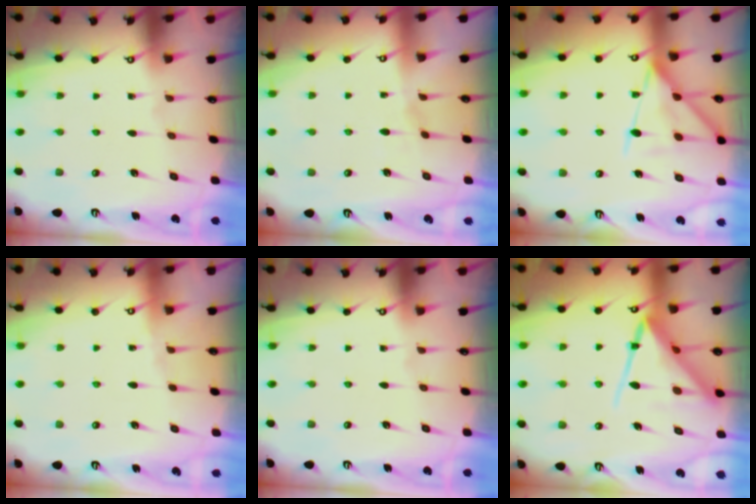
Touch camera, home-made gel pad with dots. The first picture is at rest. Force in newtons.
{"total": 2.5, "press": 2.4, "slide": 0.5}
{"total": 14.8, "press": 14.8, "slide": 1.3}
{"total": 0.7, "press": 0.6, "slide": 0.3}
{"total": 0.0}
{"total": 14.9, "press": 14.8, "slide": 1.5}